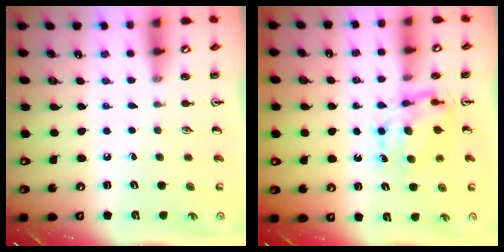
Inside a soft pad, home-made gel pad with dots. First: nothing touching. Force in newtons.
{"total": 6.9, "press": 6.9, "slide": 0.7}